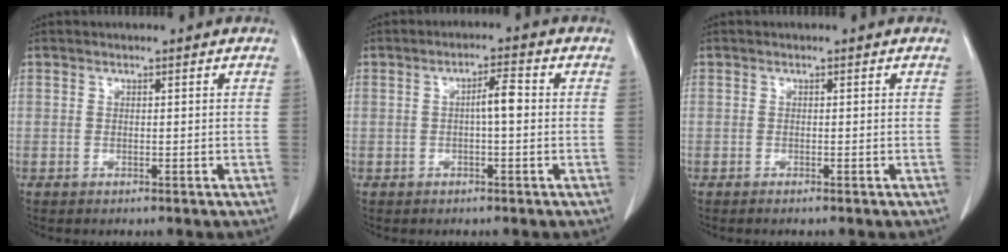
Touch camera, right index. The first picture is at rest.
{"total": 3.3, "force": [-0.1, 0.5, 3.3], "torque": [-0.055, 0.009, -0.001]}
{"total": 0.5, "force": [-0.4, -0.1, 0.4], "torque": [-0.009, -0.001, -0.009]}